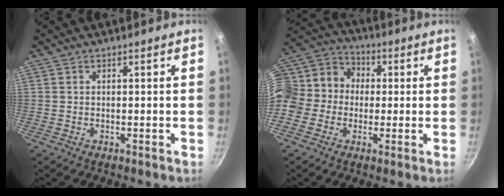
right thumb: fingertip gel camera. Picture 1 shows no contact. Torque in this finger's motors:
{"motor_torque": [-0.42, 1.53, 0.84, -0.01, 0.24]}